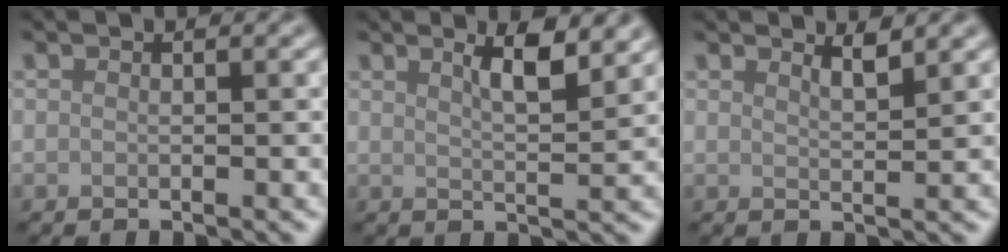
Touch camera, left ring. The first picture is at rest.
{"total": 3.6, "force": [2.1, 0.8, 2.9], "torque": [-0.042, 0.000, 0.035]}
{"total": 1.7, "force": [1.4, 0.4, 0.9], "torque": [-0.007, 0.001, 0.021]}